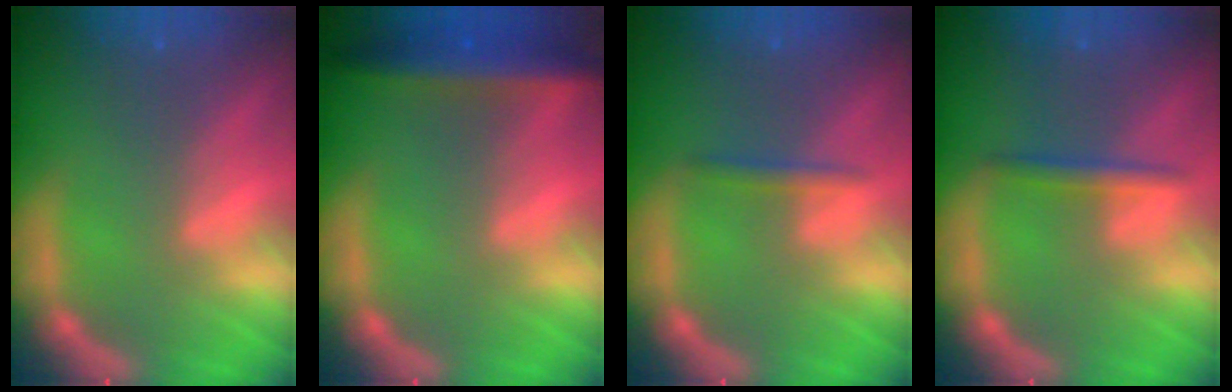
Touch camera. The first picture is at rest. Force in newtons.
{"total": 5.5}
{"total": 1.4}
{"total": 1.9}